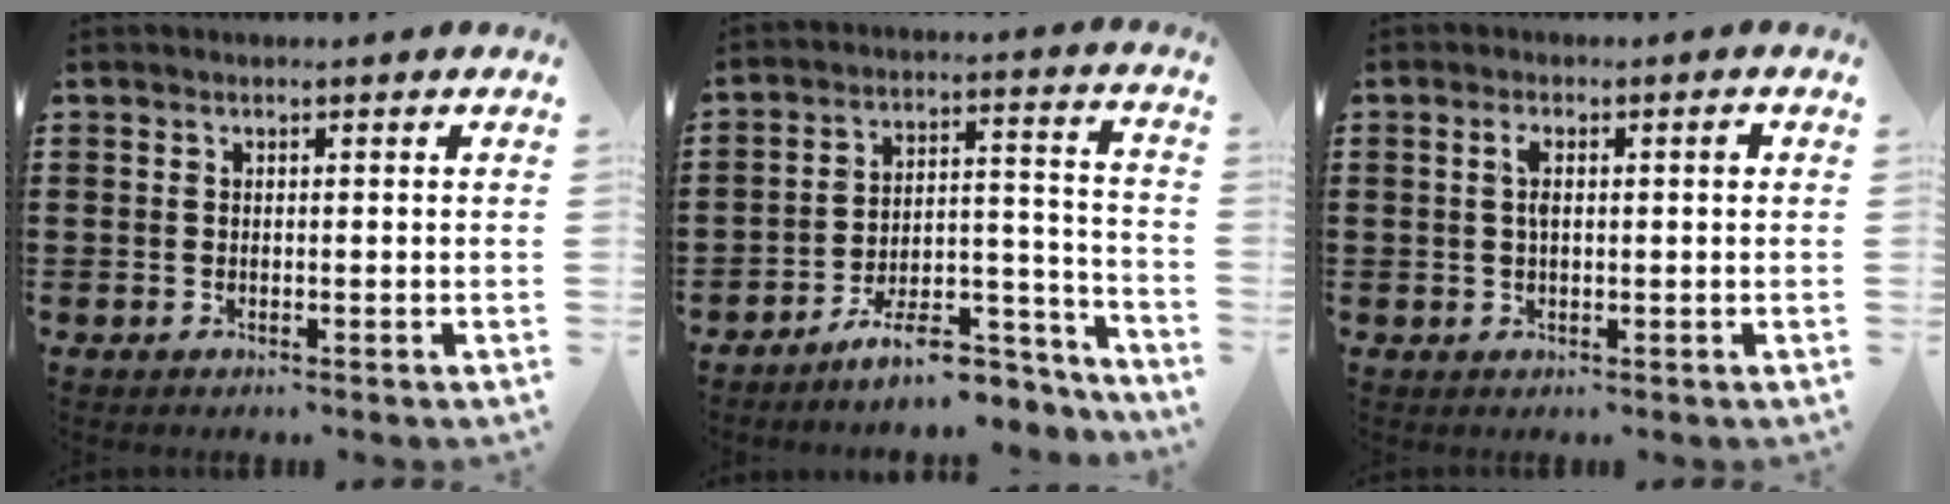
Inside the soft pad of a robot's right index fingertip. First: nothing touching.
{"total": 8.5, "force": [-7.6, 1.9, 3.4], "torque": [-0.048, 0.027, -0.140]}
{"total": 2.8, "force": [0.4, 0.7, 2.7], "torque": [-0.052, 0.001, 0.003]}